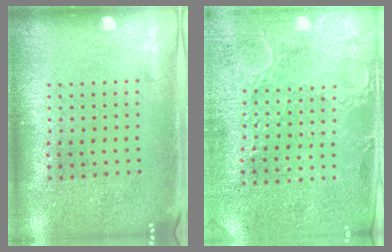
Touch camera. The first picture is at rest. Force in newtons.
{"total": 2.8, "press": 2.7, "slide": 0.7}